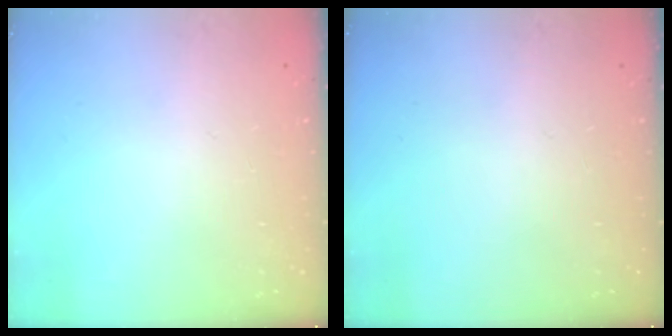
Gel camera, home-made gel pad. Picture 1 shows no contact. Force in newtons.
{"total": 0.0}